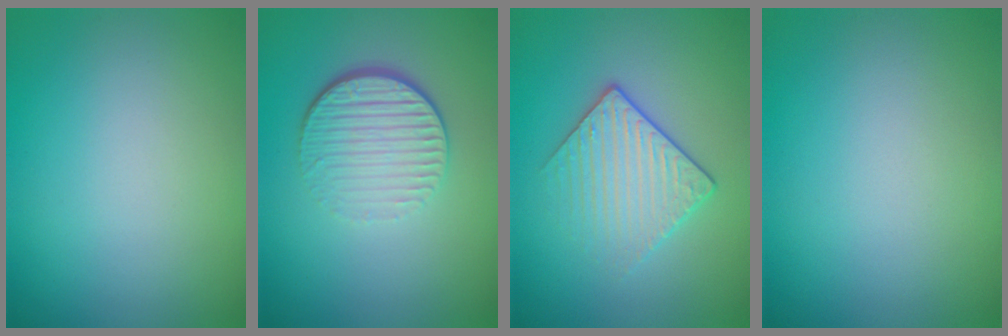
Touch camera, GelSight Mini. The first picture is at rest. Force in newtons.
{"total": 4.3, "press": 2.9, "slide": 3.2}
{"total": 2.9, "press": 2.6, "slide": 1.2}
{"total": 0.0}